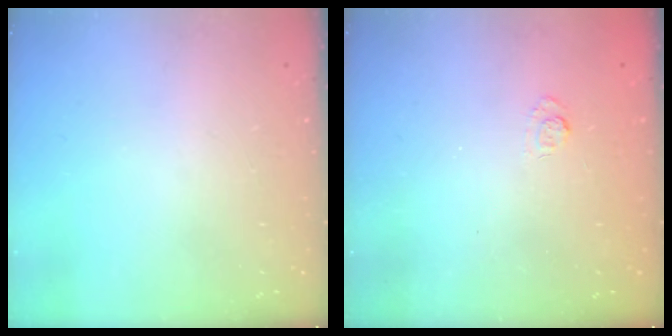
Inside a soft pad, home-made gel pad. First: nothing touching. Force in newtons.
{"total": 2.6, "press": 2.2, "slide": 1.4}